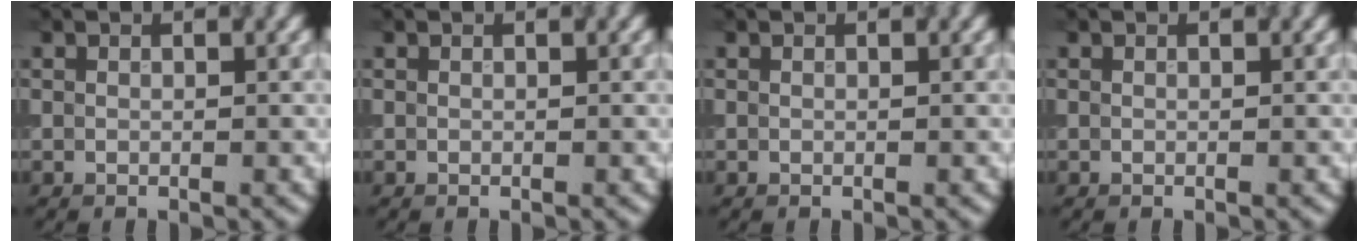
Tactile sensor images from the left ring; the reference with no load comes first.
{"total": 0.0}
{"total": 0.0}
{"total": 0.0}